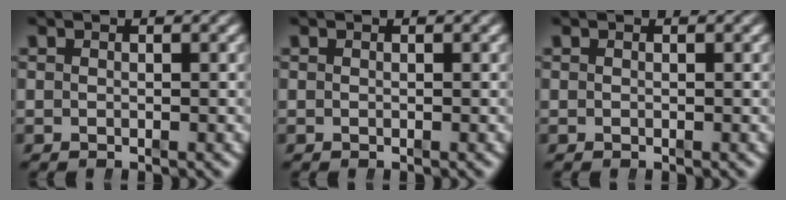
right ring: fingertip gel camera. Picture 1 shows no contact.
{"total": 0.0}
{"total": 0.0}